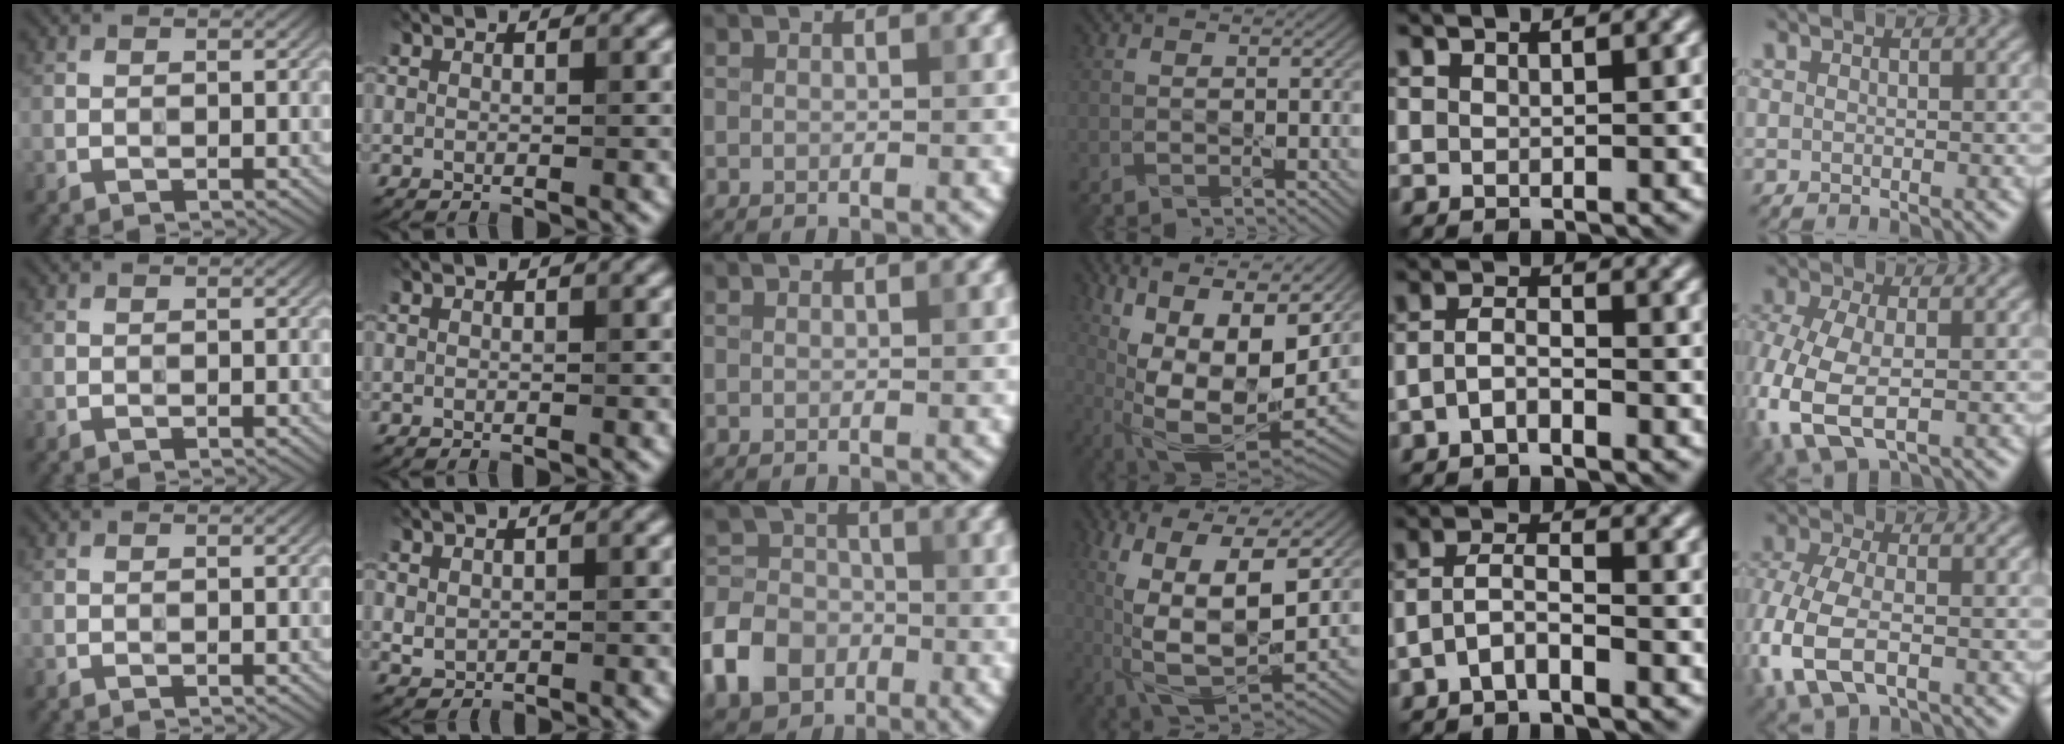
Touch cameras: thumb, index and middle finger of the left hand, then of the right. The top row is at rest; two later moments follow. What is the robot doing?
{"motion": "wipe", "object": "plastic plate"}